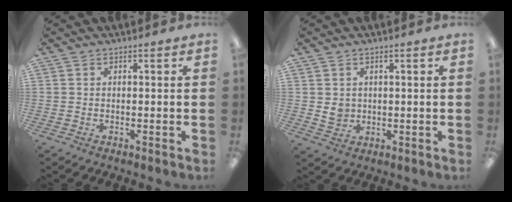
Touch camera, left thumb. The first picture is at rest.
{"total": 2.8, "force": [0.8, 2.5, 0.9], "torque": [-0.012, 0.000, 0.014]}